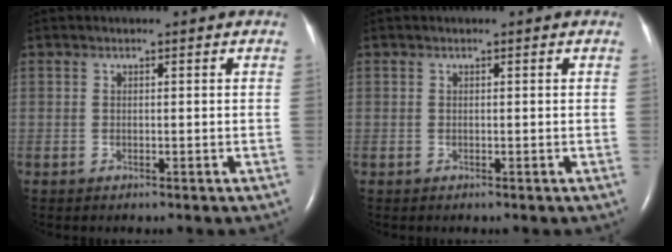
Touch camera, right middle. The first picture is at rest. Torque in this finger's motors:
{"motor_torque": [0.00, 0.00, -0.11, -0.05]}